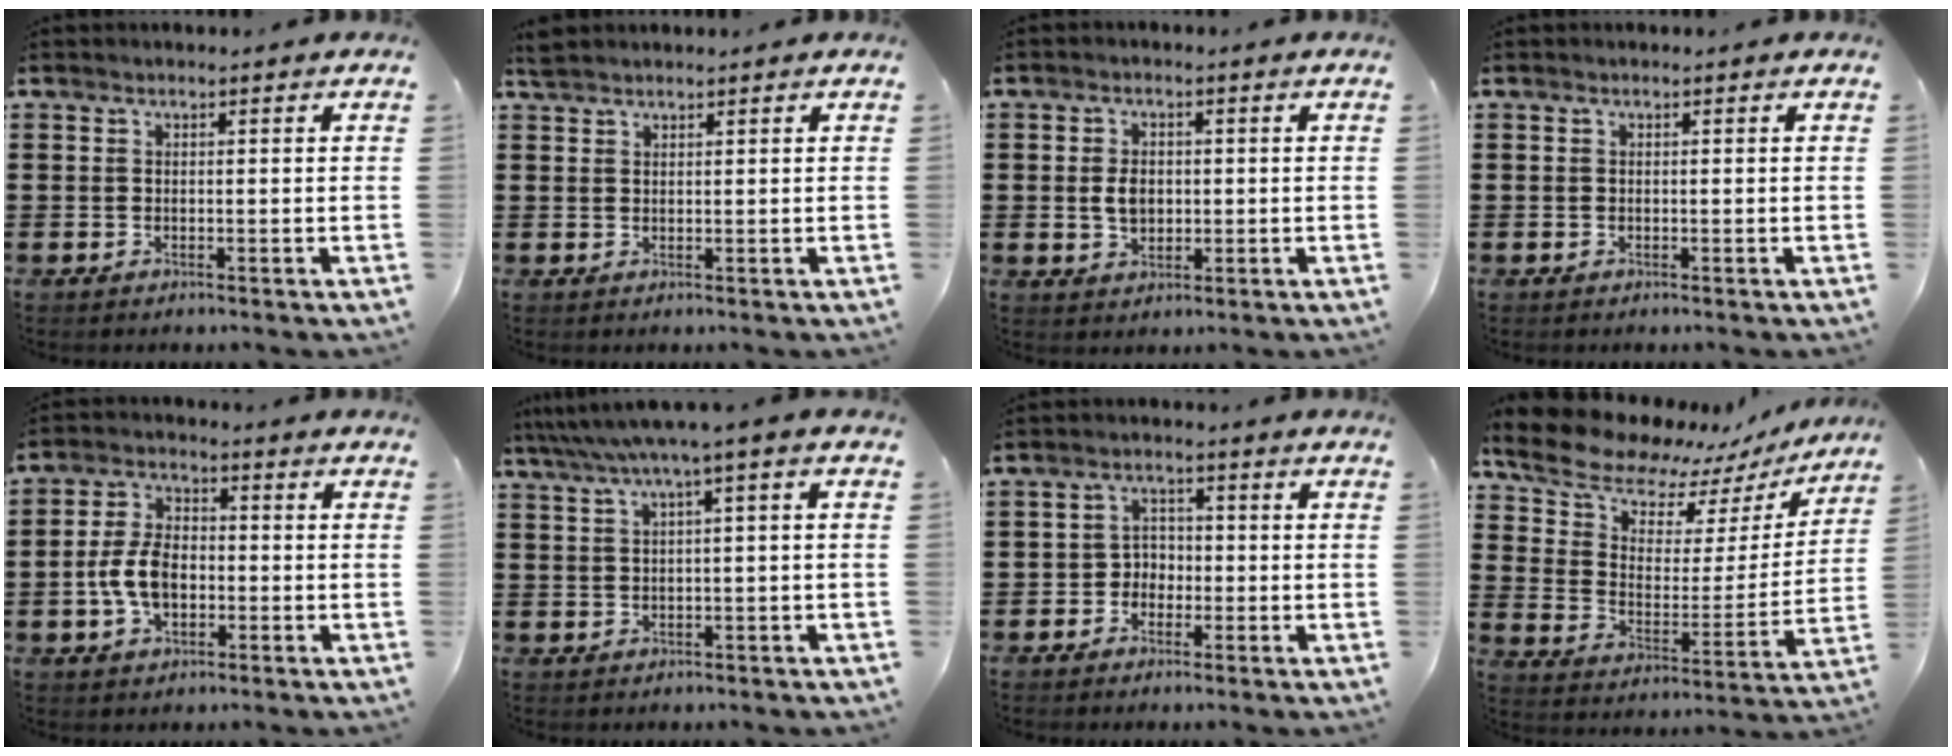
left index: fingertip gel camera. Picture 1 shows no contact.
{"total": 1.5, "force": [1.4, 0.4, 0.3], "torque": [-0.010, 0.002, 0.028]}
{"total": 3.6, "force": [-0.1, 2.5, 2.6], "torque": [-0.046, 0.005, -0.005]}
{"total": 0.0}
{"total": 7.1, "force": [-1.6, 4.3, 5.4], "torque": [-0.129, 0.001, -0.037]}
{"total": 3.4, "force": [0.7, -0.4, 3.3], "torque": [-0.064, -0.010, 0.006]}
{"total": 3.0, "force": [-1.4, 2.5, 0.8], "torque": [-0.024, 0.007, -0.034]}
{"total": 10.1, "force": [8.7, 4.0, 3.1], "torque": [-0.094, -0.057, 0.149]}